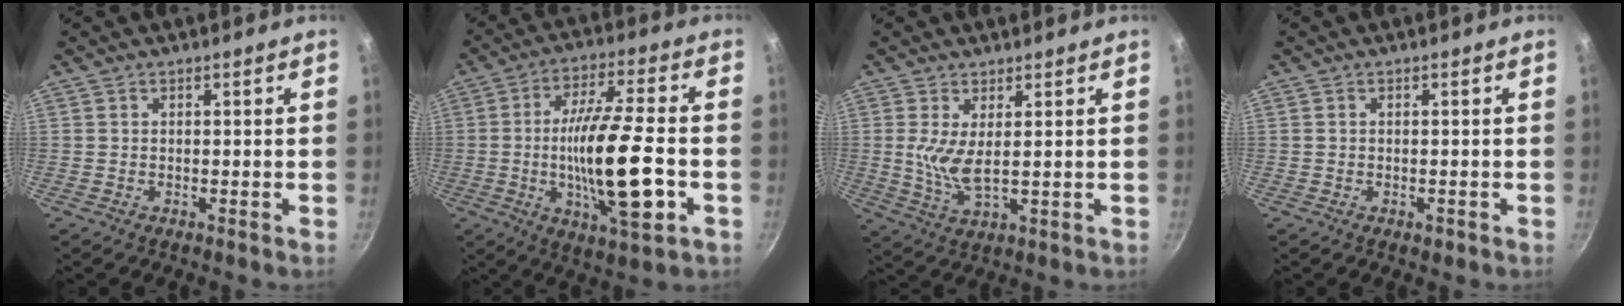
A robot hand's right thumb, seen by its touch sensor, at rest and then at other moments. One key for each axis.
{"total": 18.5, "fx": -3.5, "fy": 4.4, "fz": 17.6, "tx": -0.306, "ty": 0.012, "tz": -0.064}
{"total": 6.1, "fx": 1.4, "fy": 2.0, "fz": 5.6, "tx": -0.117, "ty": -0.017, "tz": 0.032}
{"total": 1.0, "fx": -0.5, "fy": 0.6, "fz": 0.7, "tx": -0.009, "ty": 0.001, "tz": -0.007}